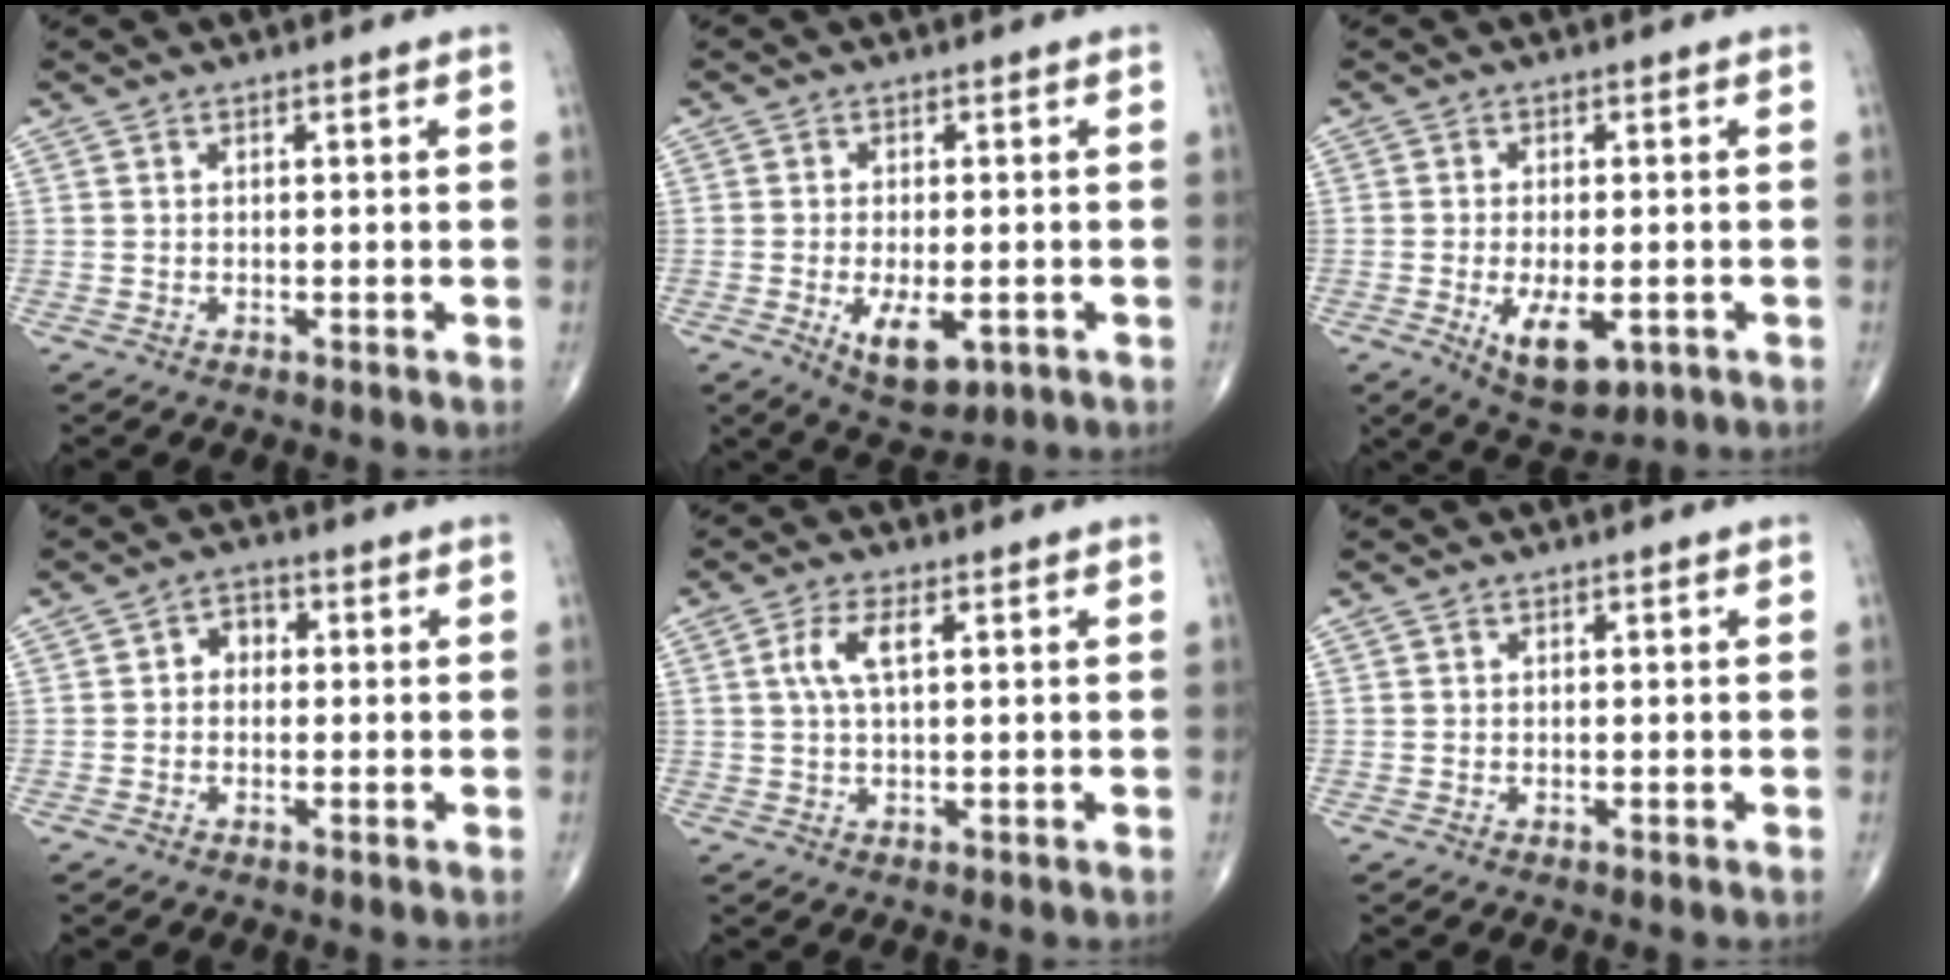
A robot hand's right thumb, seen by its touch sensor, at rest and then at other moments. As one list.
[{"total": 7.7, "force": [-2.4, 3.7, 6.3], "torque": [-0.100, -0.008, -0.028]}, {"total": 8.6, "force": [-2.7, 4.1, 7.0], "torque": [-0.108, -0.008, -0.031]}, {"total": 3.3, "force": [0.0, 2.7, 2.0], "torque": [-0.011, 0.015, -0.009]}, {"total": 5.0, "force": [1.4, 1.9, 4.4], "torque": [-0.099, 0.008, 0.028]}, {"total": 0.0}]